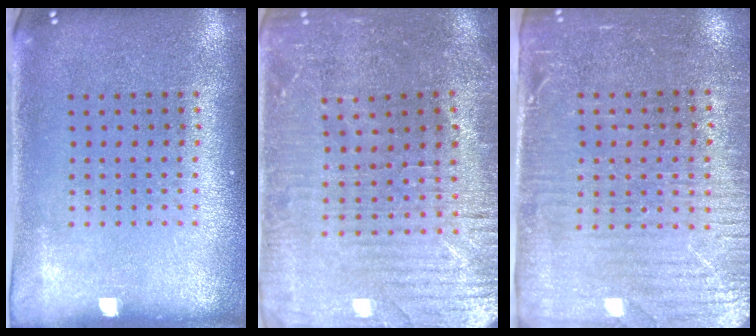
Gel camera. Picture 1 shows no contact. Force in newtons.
{"total": 1.8, "press": 1.8, "slide": 0.5}
{"total": 3.6, "press": 3.2, "slide": 1.7}